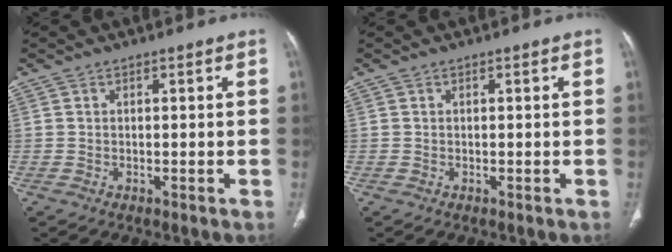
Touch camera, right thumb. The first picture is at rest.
{"total": 0.0}